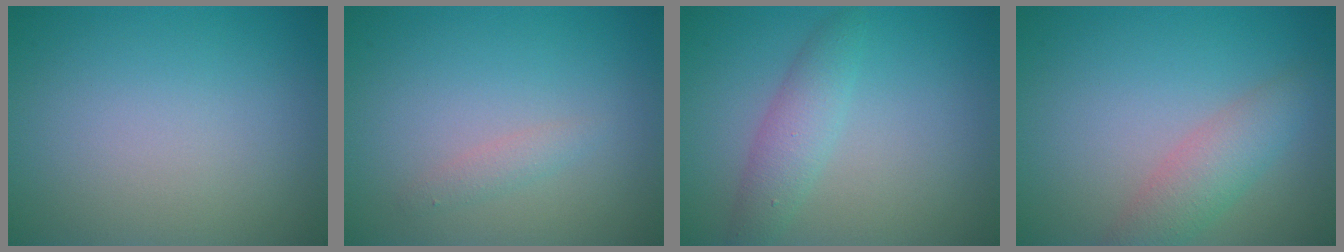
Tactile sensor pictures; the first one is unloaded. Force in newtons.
{"total": 1.1, "press": 1.1, "slide": 0.0}
{"total": 2.7, "press": 2.7, "slide": 0.2}
{"total": 3.2, "press": 3.2, "slide": 0.2}